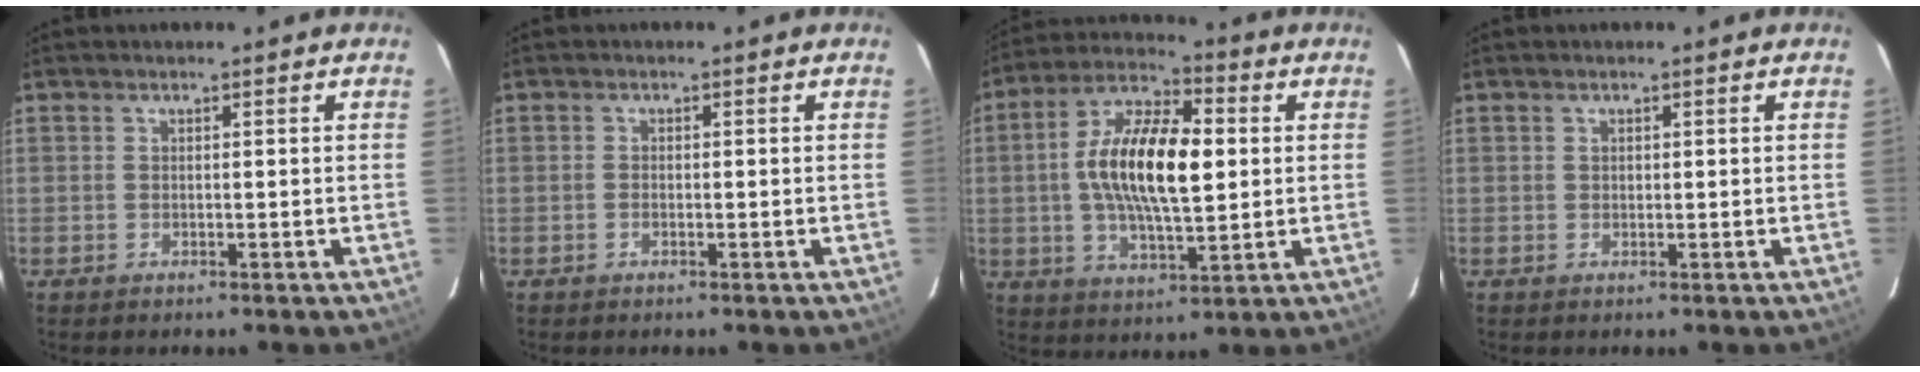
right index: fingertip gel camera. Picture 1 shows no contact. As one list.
[{"total": 0.9, "force": [-0.4, 0.6, 0.5], "torque": [-0.010, 0.001, -0.008]}, {"total": 16.1, "force": [1.2, 6.5, 14.8], "torque": [-0.278, 0.015, 0.014]}, {"total": 0.5, "force": [0.2, 0.5, 0.2], "torque": [-0.002, 0.002, 0.004]}]